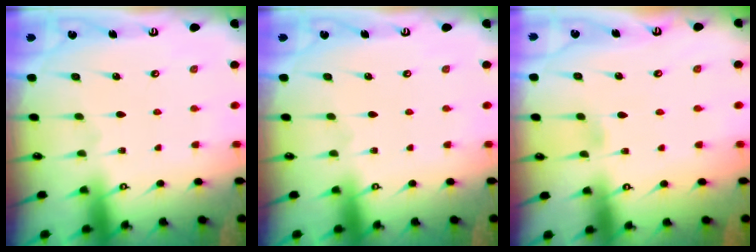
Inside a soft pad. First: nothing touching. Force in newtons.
{"total": 0.0}
{"total": 3.1, "press": 3.1, "slide": 0.4}